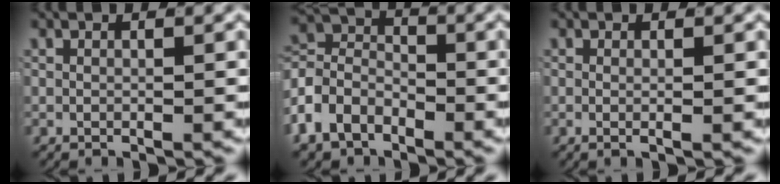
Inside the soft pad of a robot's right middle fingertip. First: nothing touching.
{"total": 7.1, "force": [-1.7, 5.9, 3.6], "torque": [-0.083, -0.019, -0.034]}
{"total": 0.8, "force": [-0.1, -0.1, 0.8], "torque": [-0.017, -0.005, -0.002]}